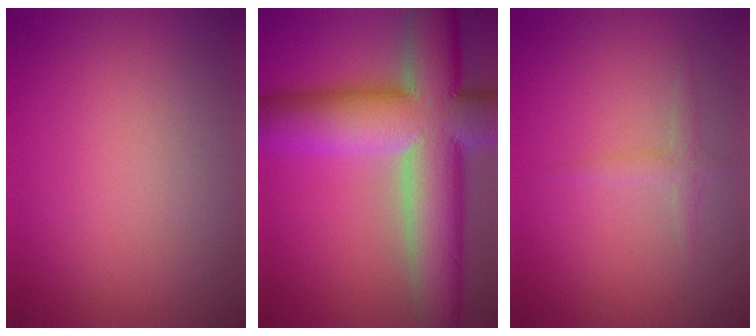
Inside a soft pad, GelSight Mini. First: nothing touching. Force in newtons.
{"total": 15.1, "press": 15.1, "slide": 1.0}
{"total": 1.3, "press": 1.3, "slide": 0.0}